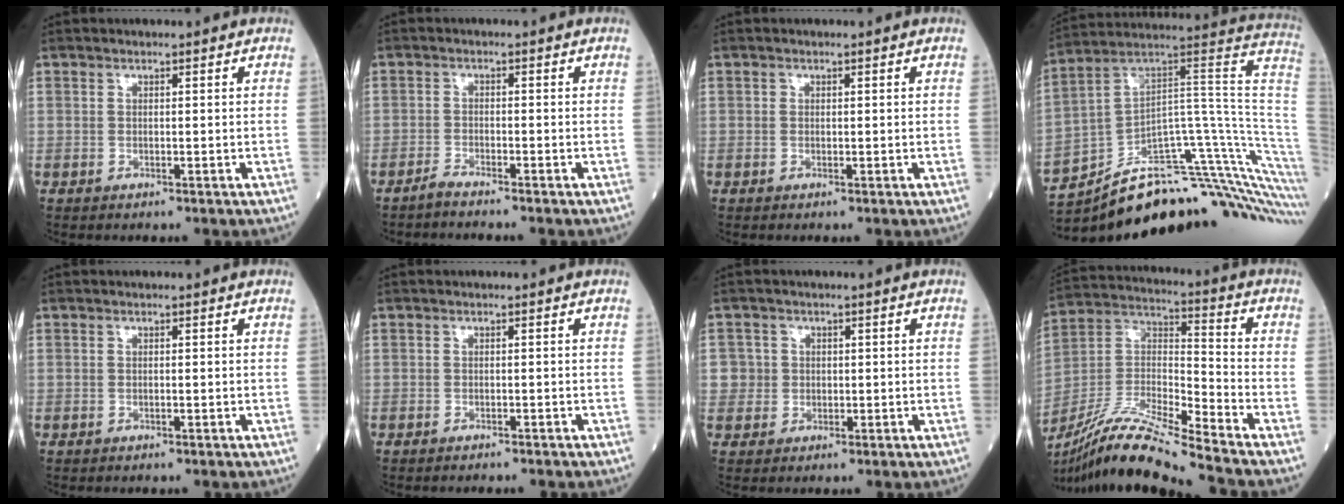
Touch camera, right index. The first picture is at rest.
{"total": 1.9, "force": [-1.8, -0.3, 0.4], "torque": [-0.015, -0.004, -0.036]}
{"total": 0.0}
{"total": 25.7, "force": [-19.4, 1.7, 16.8], "torque": [-0.102, 0.059, -0.278]}
{"total": 0.0}
{"total": 1.9, "force": [-1.8, 0.3, 0.7], "torque": [-0.015, -0.003, -0.020]}
{"total": 2.7, "force": [0.2, 2.7, -0.2], "torque": [0.020, 0.005, 0.002]}
{"total": 16.5, "force": [-14.5, -1.4, 7.7], "torque": [-0.156, 0.001, -0.271]}